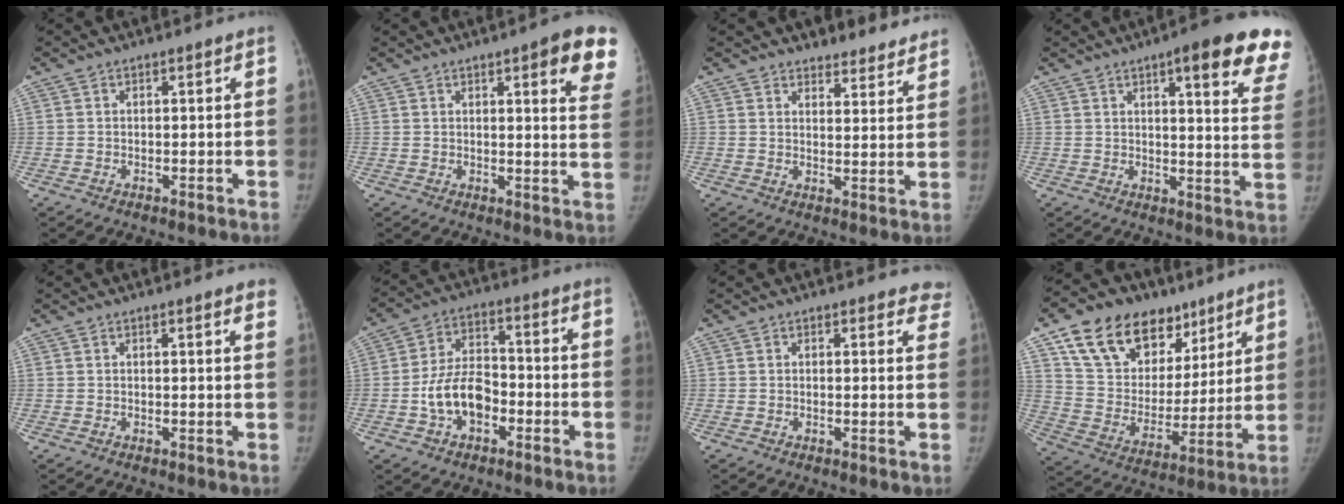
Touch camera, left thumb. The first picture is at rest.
{"total": 11.7, "force": [6.6, 2.6, 9.2], "torque": [-0.081, -0.029, 0.067]}
{"total": 9.4, "force": [8.7, 3.4, 1.4], "torque": [0.032, -0.046, 0.094]}
{"total": 19.2, "force": [11.8, 4.1, 14.6], "torque": [-0.154, -0.036, 0.128]}
{"total": 2.6, "force": [2.0, 0.4, 1.7], "torque": [-0.013, -0.002, 0.014]}
{"total": 10.3, "force": [-3.4, 6.6, 7.1], "torque": [-0.113, 0.033, -0.066]}
{"total": 4.4, "force": [3.9, 2.0, 0.5], "torque": [0.036, -0.017, 0.017]}
{"total": 23.4, "force": [13.8, 14.7, 11.8], "torque": [-0.159, -0.023, 0.244]}